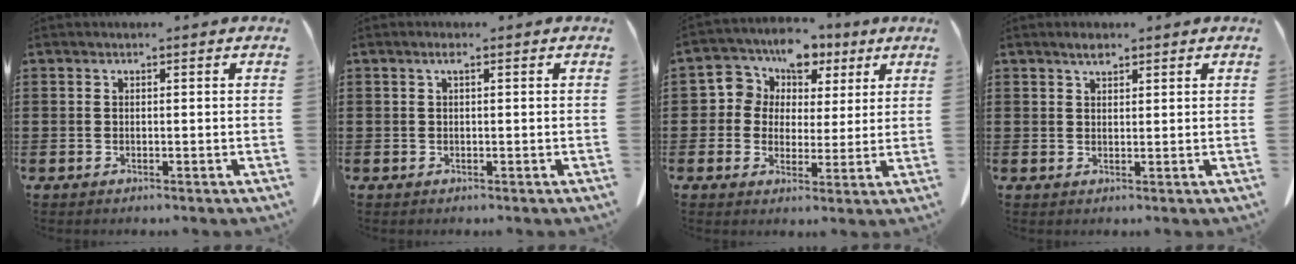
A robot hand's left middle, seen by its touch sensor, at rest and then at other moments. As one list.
[{"total": 0.9, "force": [0.3, 0.3, 0.8], "torque": [-0.017, 0.005, 0.003]}, {"total": 6.5, "force": [3.0, 5.7, 0.8], "torque": [-0.052, -0.008, 0.048]}, {"total": 1.9, "force": [1.5, 0.7, 0.9], "torque": [-0.020, 0.003, 0.028]}]